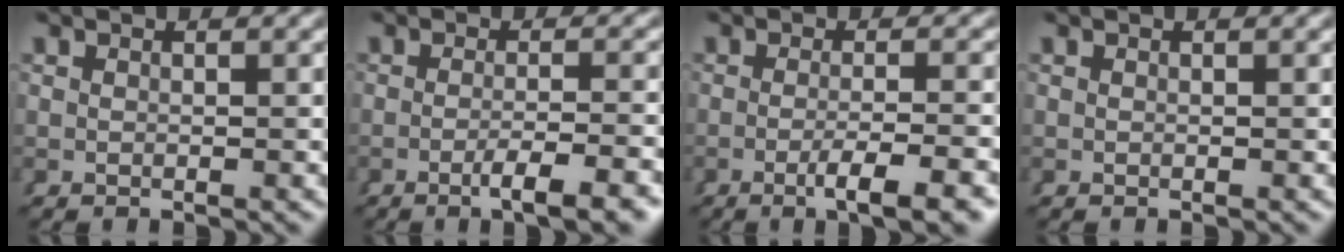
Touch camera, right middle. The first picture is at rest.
{"total": 4.1, "force": [-2.5, 0.2, 3.2], "torque": [-0.051, -0.009, -0.038]}
{"total": 4.6, "force": [-2.7, 0.3, 3.7], "torque": [-0.058, -0.012, -0.038]}
{"total": 0.0}